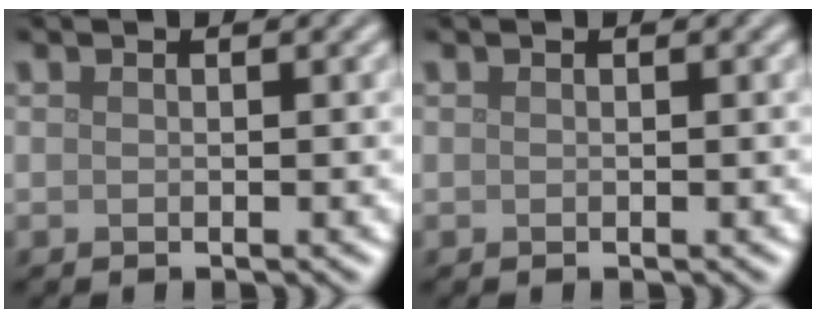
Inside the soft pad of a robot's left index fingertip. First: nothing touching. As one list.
[{"total": 0.0}]